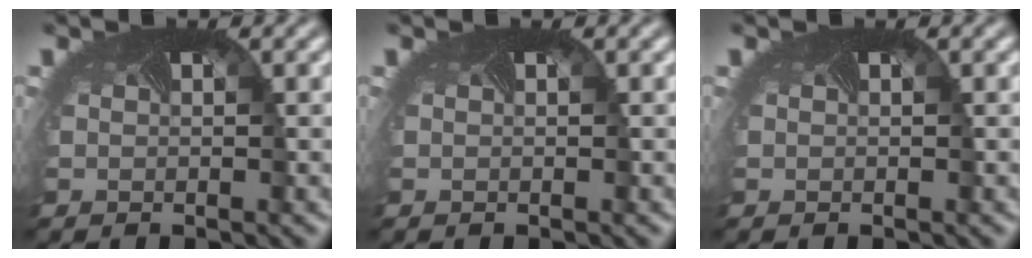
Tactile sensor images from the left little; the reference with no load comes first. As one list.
[{"total": 0.0}, {"total": 0.0}]